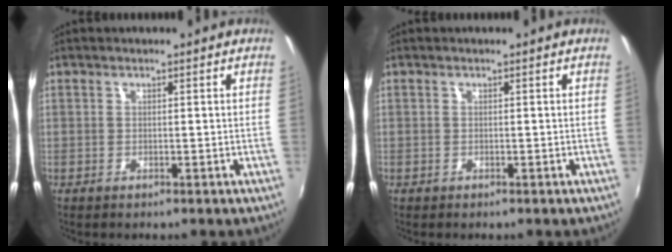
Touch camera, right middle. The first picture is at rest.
{"total": 0.0}